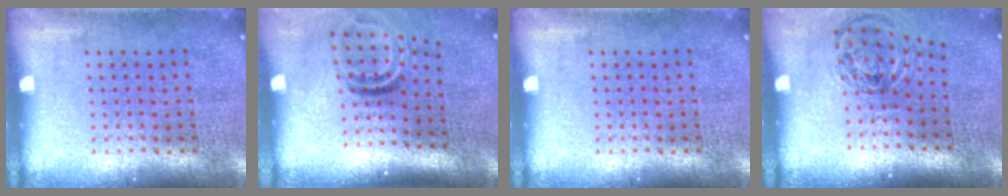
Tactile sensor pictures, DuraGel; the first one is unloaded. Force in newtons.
{"total": 2.0, "press": 1.1, "slide": 1.6}
{"total": 0.0}
{"total": 1.2, "press": 1.0, "slide": 0.6}